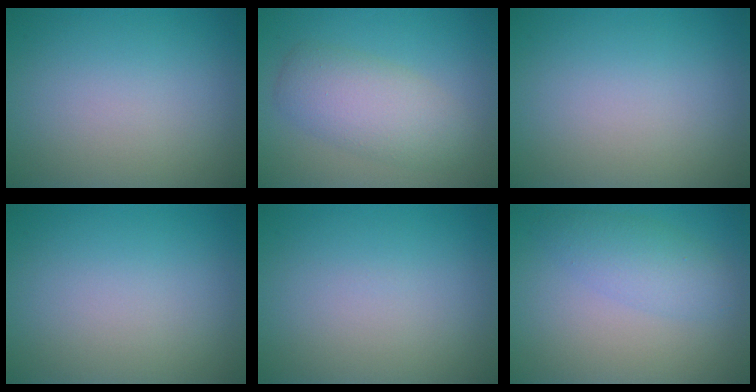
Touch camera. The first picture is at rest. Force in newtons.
{"total": 4.8, "press": 4.8, "slide": 0.1}
{"total": 0.0}
{"total": 0.0}
{"total": 0.0}
{"total": 2.9, "press": 2.9, "slide": 0.0}